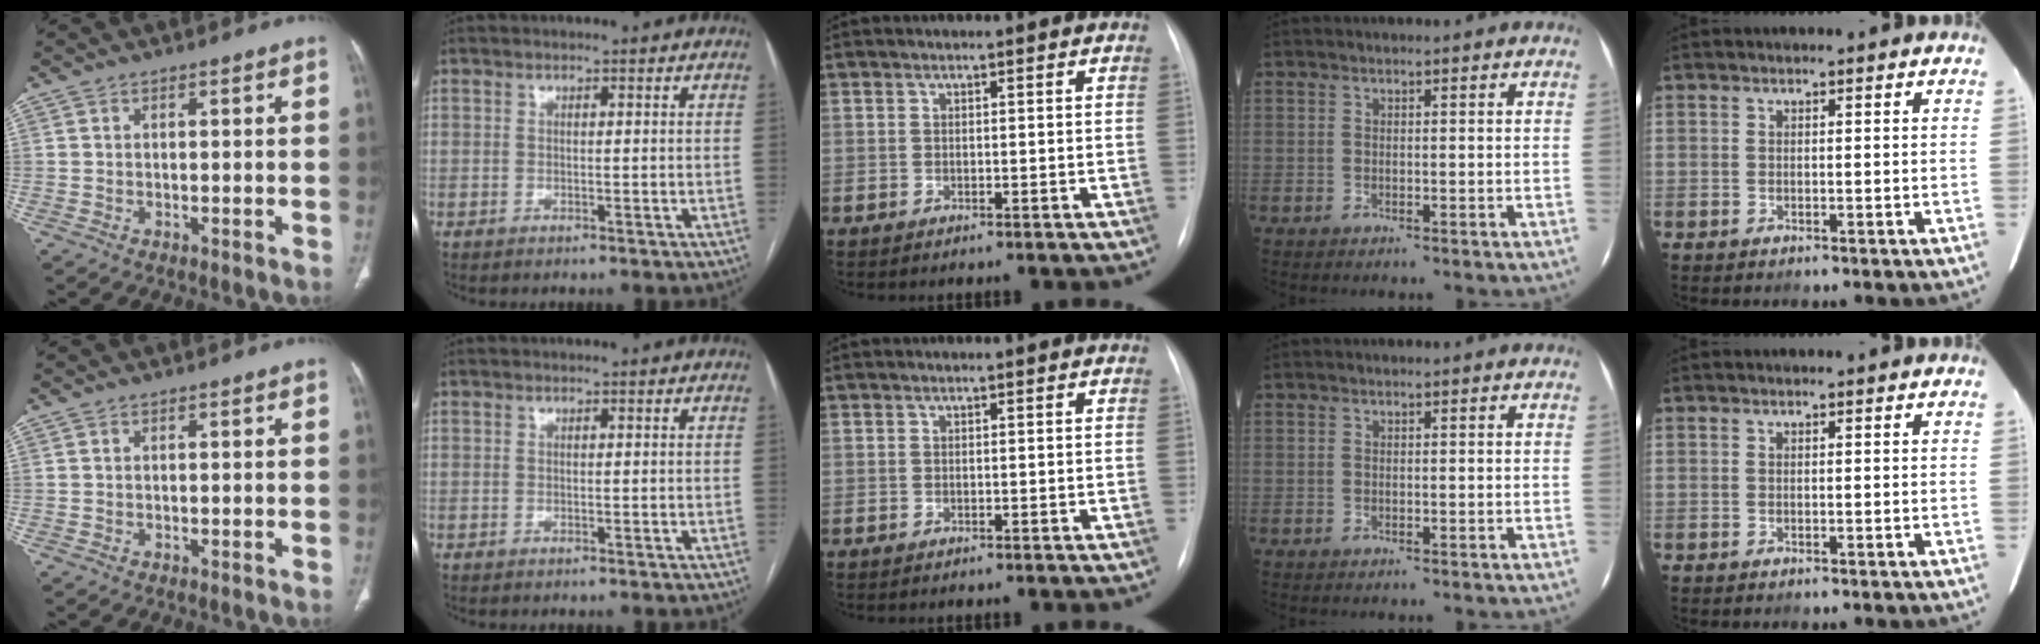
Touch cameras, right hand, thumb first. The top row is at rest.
{}